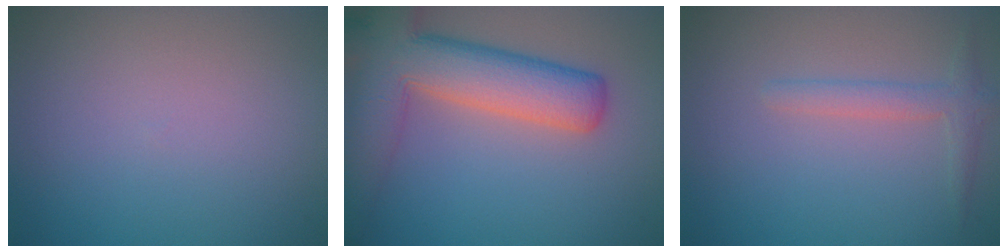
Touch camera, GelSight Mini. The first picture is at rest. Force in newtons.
{"total": 9.6, "press": 9.6, "slide": 0.6}
{"total": 1.9, "press": 1.9, "slide": 0.0}